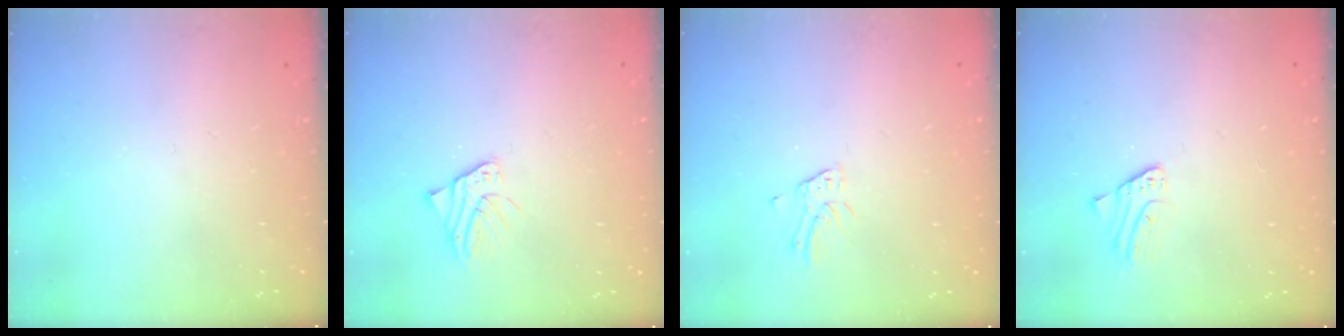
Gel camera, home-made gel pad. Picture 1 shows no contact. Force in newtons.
{"total": 2.8, "press": 2.8, "slide": 0.2}
{"total": 2.8, "press": 2.8, "slide": 0.1}
{"total": 2.4, "press": 2.4, "slide": 0.2}